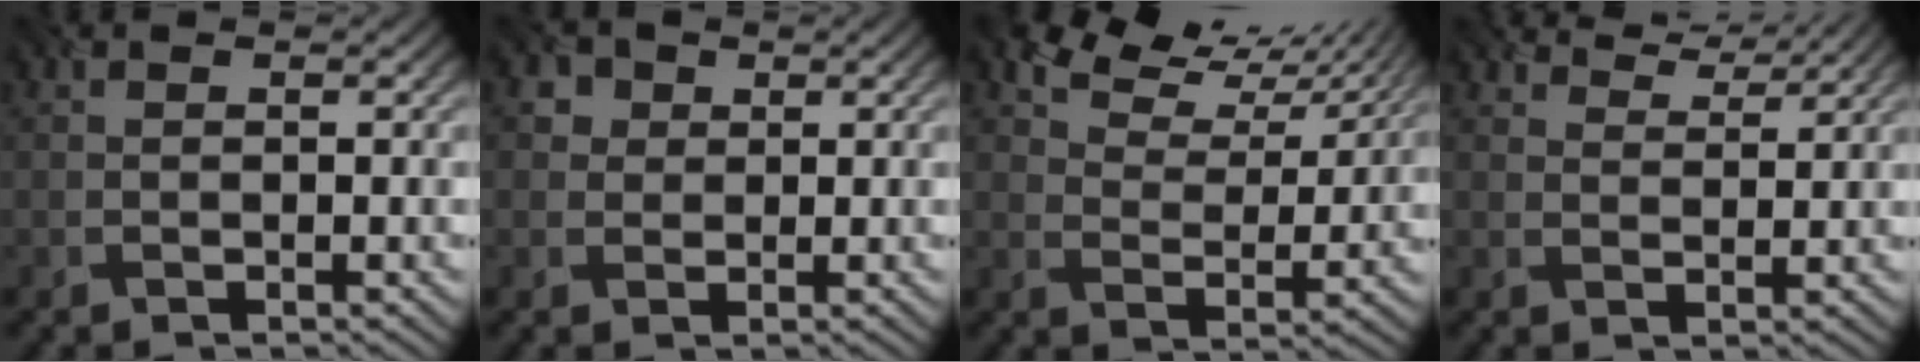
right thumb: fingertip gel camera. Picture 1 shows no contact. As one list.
[{"total": 3.1, "force": [1.4, 2.7, 0.7], "torque": [-0.022, -0.006, 0.013]}, {"total": 8.8, "force": [7.5, 3.1, 3.5], "torque": [-0.079, 0.008, 0.117]}, {"total": 3.5, "force": [3.4, 0.6, 0.6], "torque": [-0.020, -0.005, 0.065]}]